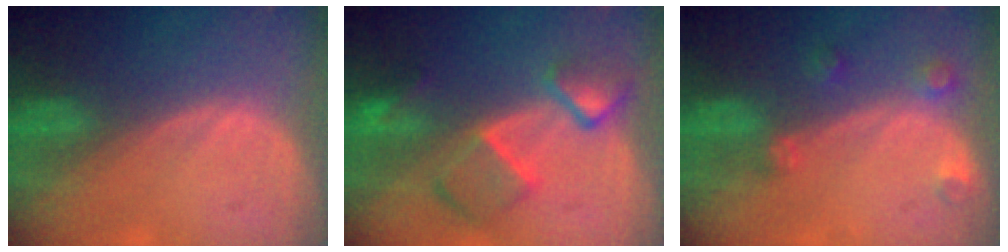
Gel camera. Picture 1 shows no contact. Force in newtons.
{"total": 7.7, "press": 6.7, "slide": 3.9}
{"total": 2.7, "press": 2.6, "slide": 0.4}